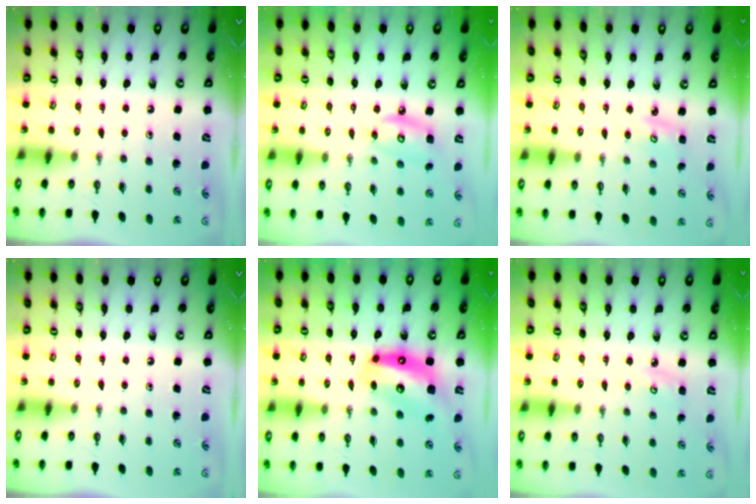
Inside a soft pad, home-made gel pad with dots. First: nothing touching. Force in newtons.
{"total": 8.7, "press": 8.7, "slide": 0.8}
{"total": 2.7, "press": 2.7, "slide": 0.4}
{"total": 0.0}
{"total": 12.6, "press": 12.5, "slide": 1.5}
{"total": 4.1, "press": 4.1, "slide": 0.4}